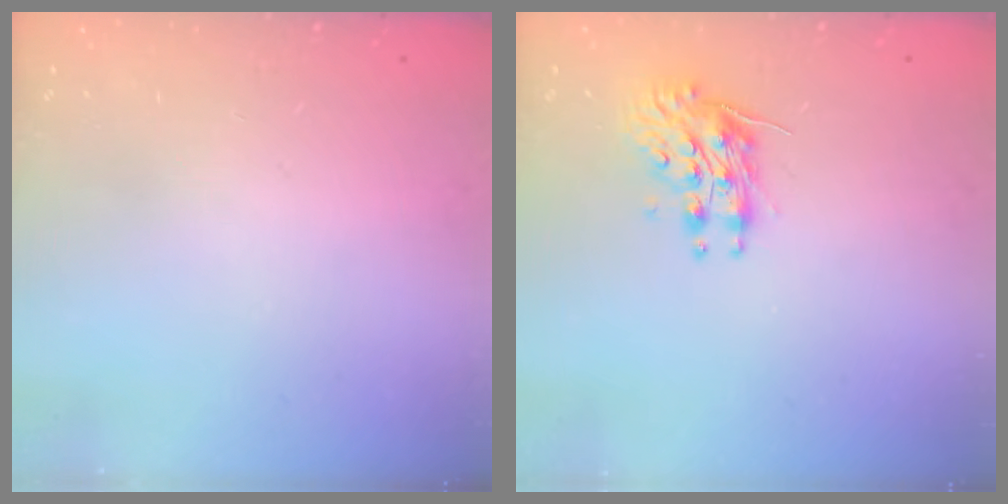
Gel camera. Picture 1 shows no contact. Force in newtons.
{"total": 9.2, "press": 9.2, "slide": 0.2}